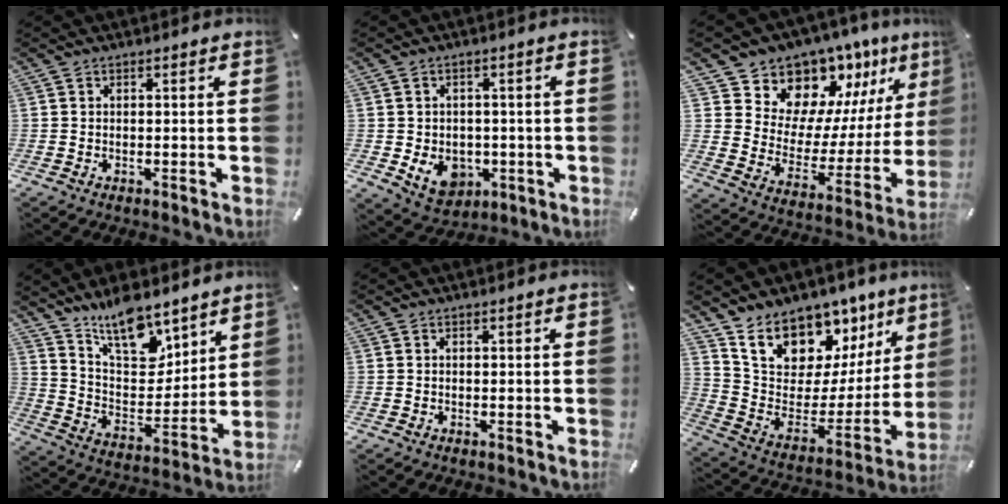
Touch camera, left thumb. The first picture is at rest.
{"total": 7.3, "force": [-1.8, 6.3, 3.3], "torque": [-0.045, 0.005, -0.032]}
{"total": 12.9, "force": [11.2, 6.4, 0.4], "torque": [-0.002, -0.134, 0.194]}
{"total": 14.7, "force": [12.1, 6.3, 5.6], "torque": [-0.106, -0.083, 0.224]}
{"total": 0.0}
{"total": 13.9, "force": [11.8, 7.1, 1.9], "torque": [-0.040, -0.120, 0.210]}